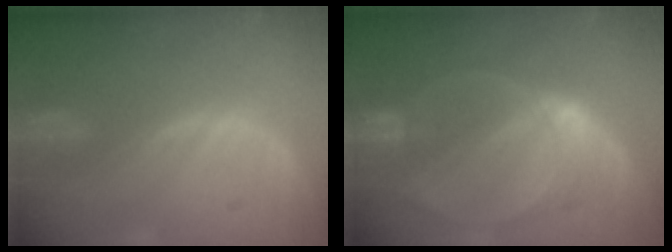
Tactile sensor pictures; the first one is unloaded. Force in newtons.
{"total": 6.2, "press": 5.7, "slide": 2.5}